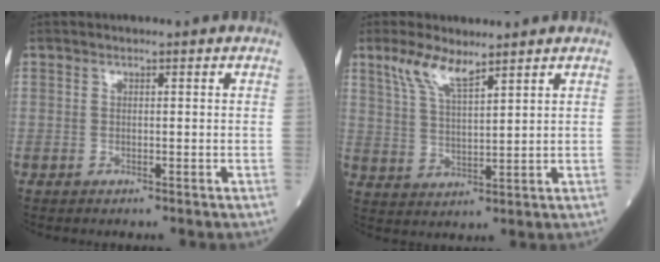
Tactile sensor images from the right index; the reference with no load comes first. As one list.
[{"total": 6.4, "force": [4.6, 1.1, 4.3], "torque": [-0.096, 0.005, 0.095]}]